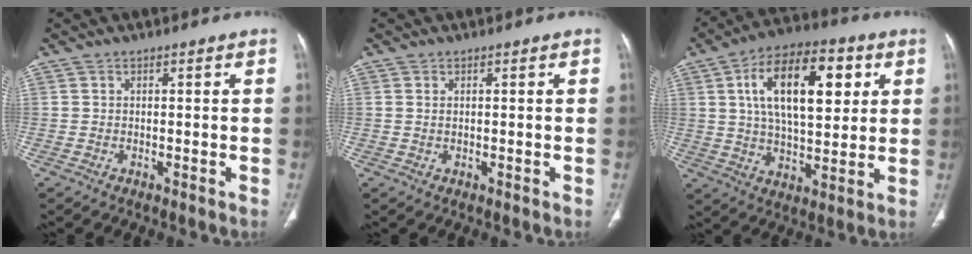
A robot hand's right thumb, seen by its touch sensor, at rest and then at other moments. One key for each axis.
{"total": 0.7, "fx": 0.3, "fy": 0.3, "fz": 0.5, "tx": -0.013, "ty": 0.003, "tz": 0.007}
{"total": 19.4, "fx": 5.8, "fy": 9.5, "fz": 15.9, "tx": -0.233, "ty": -0.002, "tz": 0.093}